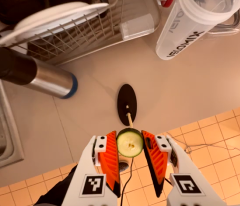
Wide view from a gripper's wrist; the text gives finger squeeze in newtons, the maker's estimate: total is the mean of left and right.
{"total": 7.6, "left": 7.5, "right": 7.7}